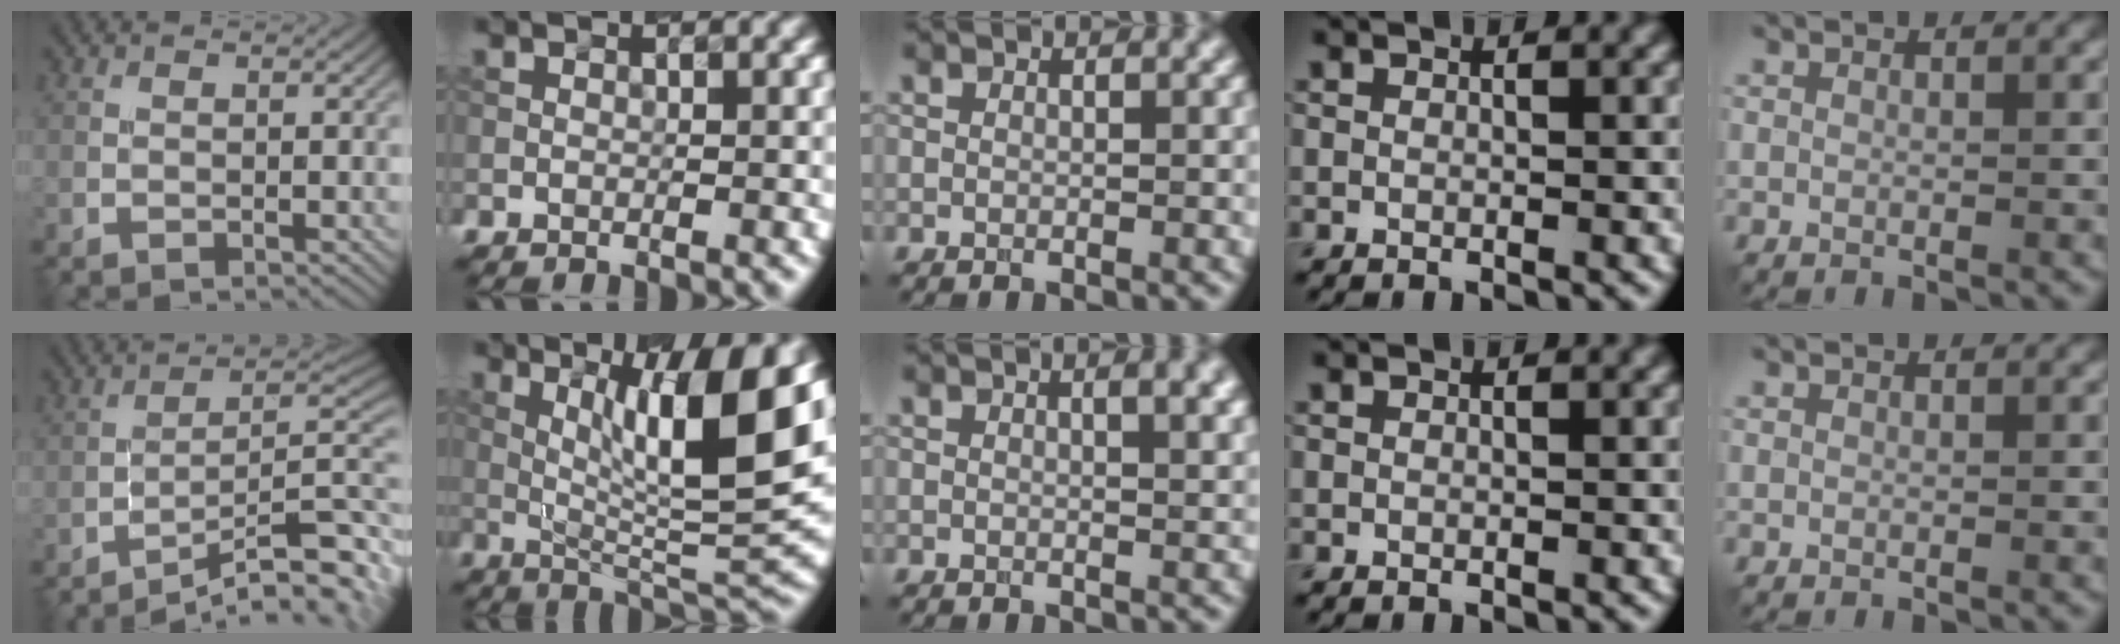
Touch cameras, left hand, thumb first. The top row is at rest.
{"thumb": {"total": 12.2, "force": [-7.9, 2.6, 9.0], "torque": [-0.125, 0.009, -0.115]}, "index": {"total": 11.2, "force": [3.0, 2.2, 10.5], "torque": [-0.163, -0.008, 0.059]}, "middle": {"total": 3.4, "force": [1.3, 1.2, 2.9], "torque": [-0.022, 0.007, 0.015]}}